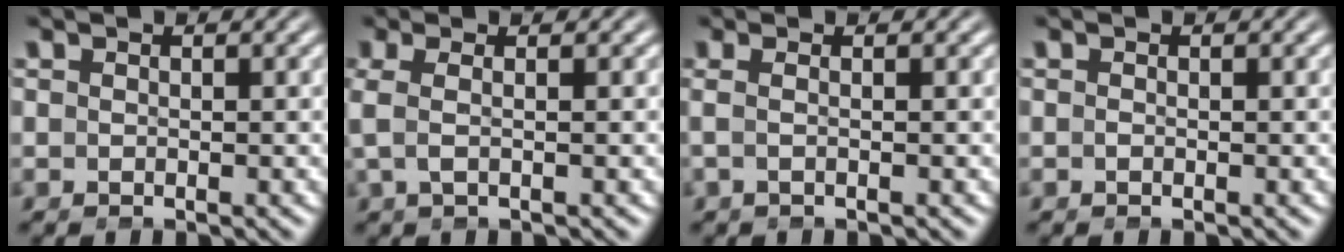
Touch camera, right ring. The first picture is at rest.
{"total": 1.8, "force": [0.1, 0.1, 1.8], "torque": [-0.042, 0.008, 0.002]}
{"total": 1.6, "force": [-0.7, -0.6, 1.3], "torque": [-0.026, 0.007, -0.010]}
{"total": 0.0}